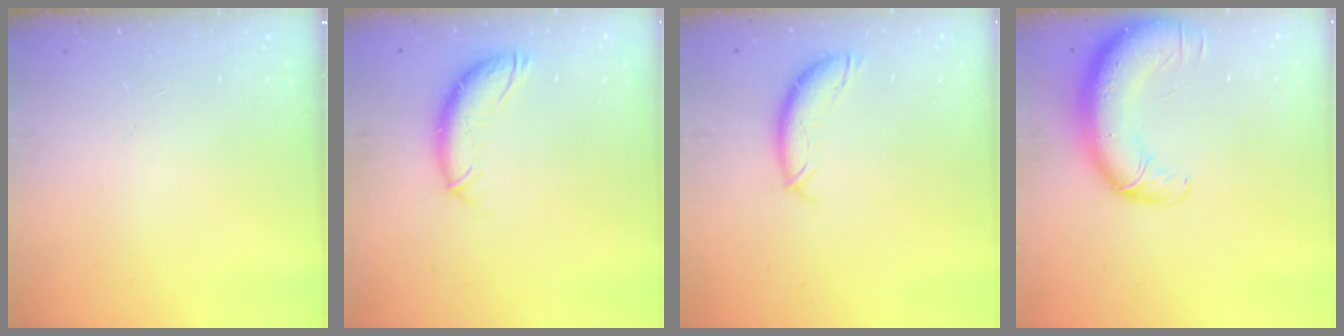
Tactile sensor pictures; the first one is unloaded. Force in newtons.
{"total": 10.8, "press": 10.6, "slide": 1.8}
{"total": 8.2, "press": 8.2, "slide": 0.7}
{"total": 13.5, "press": 13.0, "slide": 3.6}